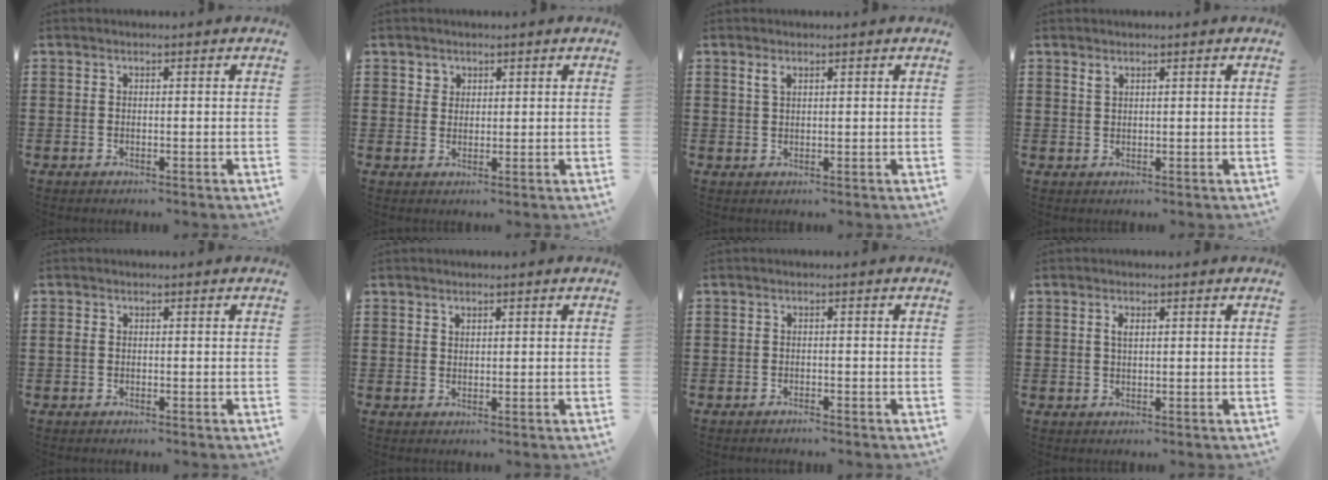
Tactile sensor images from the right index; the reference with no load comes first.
{"total": 1.8, "force": [1.1, 1.5, 0.1], "torque": [-0.009, 0.007, 0.020]}
{"total": 1.4, "force": [0.8, 0.6, 1.0], "torque": [-0.023, 0.002, 0.015]}
{"total": 1.0, "force": [0.8, 0.4, 0.5], "torque": [-0.013, 0.000, 0.014]}
{"total": 0.8, "force": [-0.1, 0.6, 0.5], "torque": [-0.019, 0.002, -0.006]}
{"total": 1.0, "force": [0.8, 0.6, 0.2], "torque": [-0.004, 0.002, 0.016]}
{"total": 1.0, "force": [-1.0, -0.1, 0.0], "torque": [-0.003, -0.001, -0.020]}
{"total": 1.4, "force": [0.3, 0.5, 1.3], "torque": [-0.028, 0.003, 0.005]}